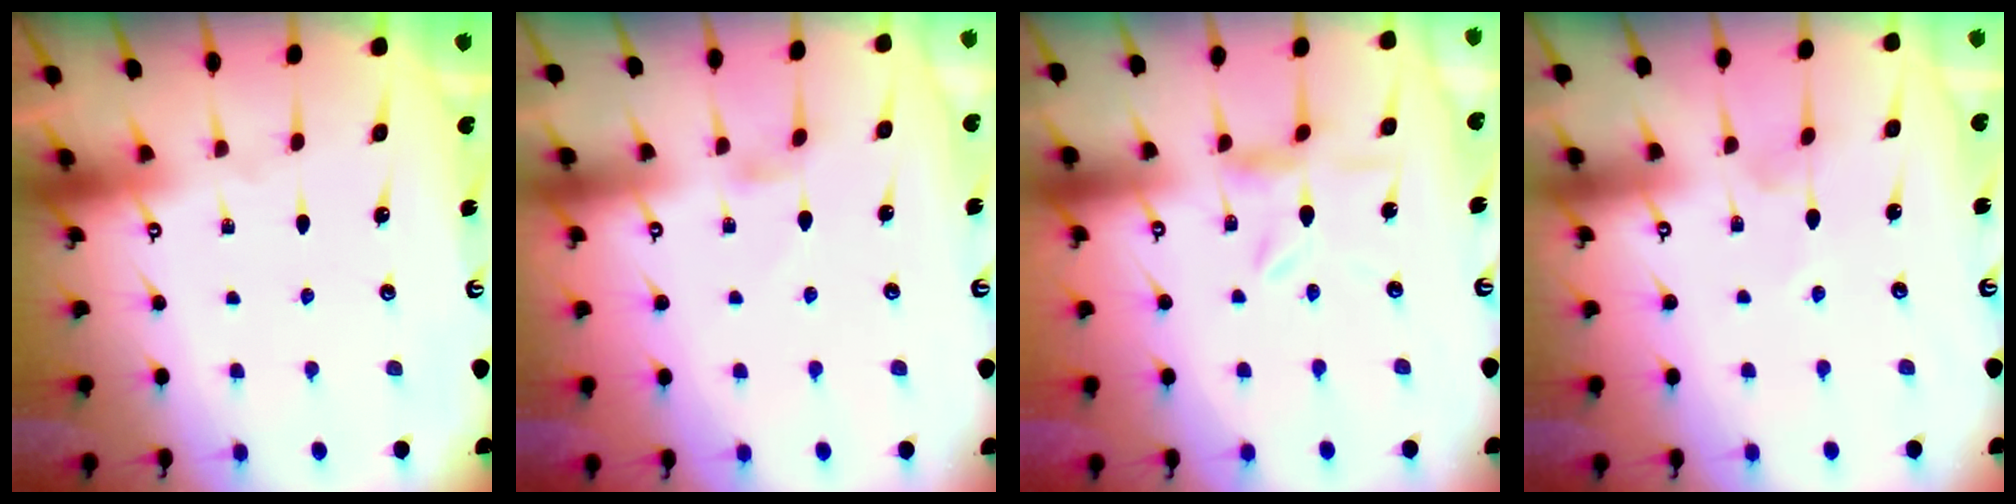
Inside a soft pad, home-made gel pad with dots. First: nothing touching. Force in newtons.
{"total": 2.4, "press": 2.3, "slide": 0.4}
{"total": 3.0, "press": 2.9, "slide": 0.3}
{"total": 0.7, "press": 0.6, "slide": 0.2}